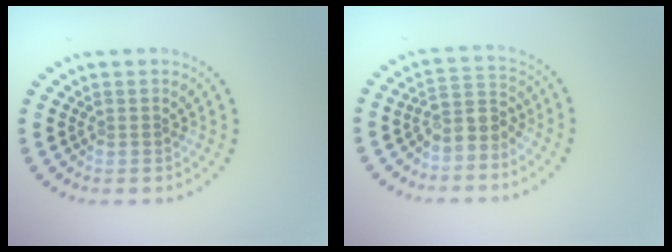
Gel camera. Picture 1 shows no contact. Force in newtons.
{"total": 2.7, "press": 2.2, "slide": 1.6}